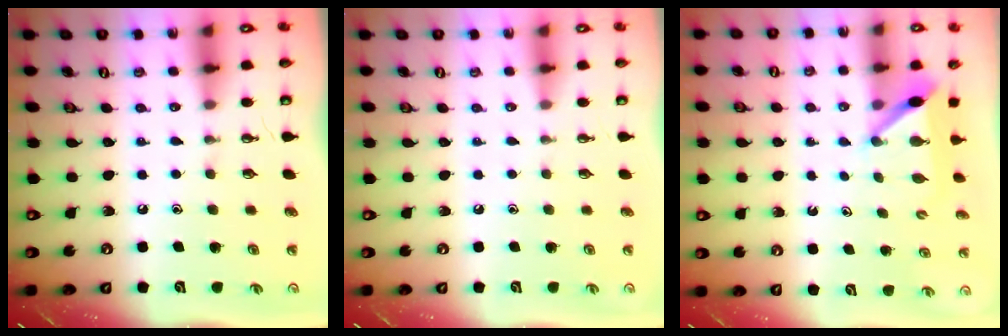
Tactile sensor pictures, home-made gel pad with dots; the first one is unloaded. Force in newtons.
{"total": 0.0}
{"total": 6.1, "press": 6.1, "slide": 0.7}